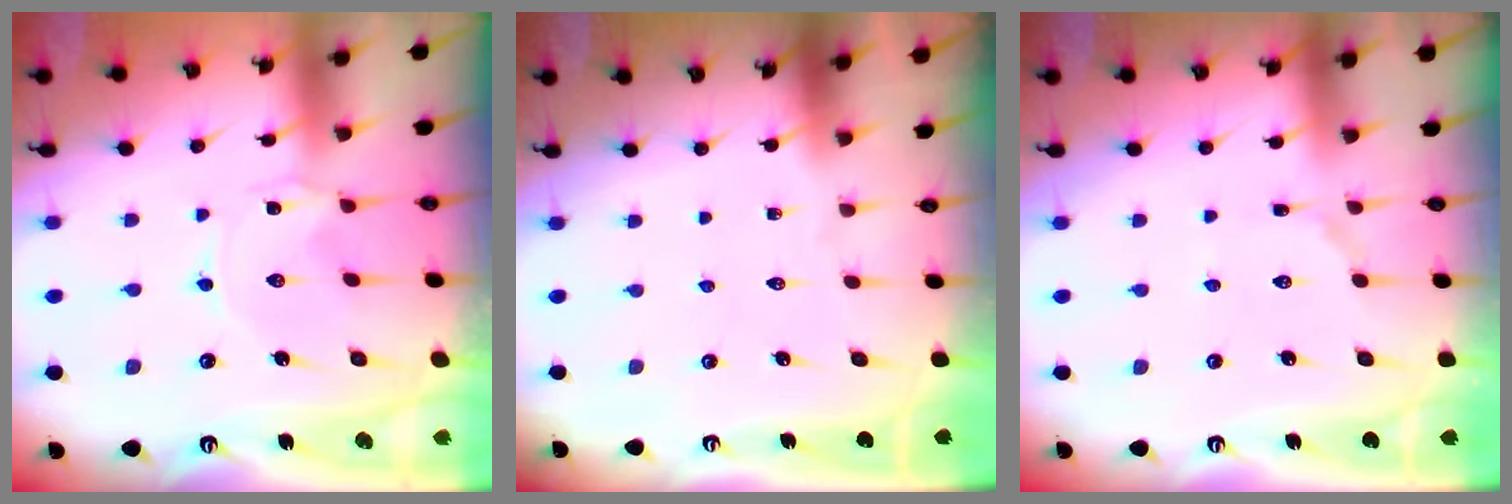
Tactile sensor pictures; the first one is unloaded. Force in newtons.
{"total": 0.0}
{"total": 2.9, "press": 2.9, "slide": 0.3}